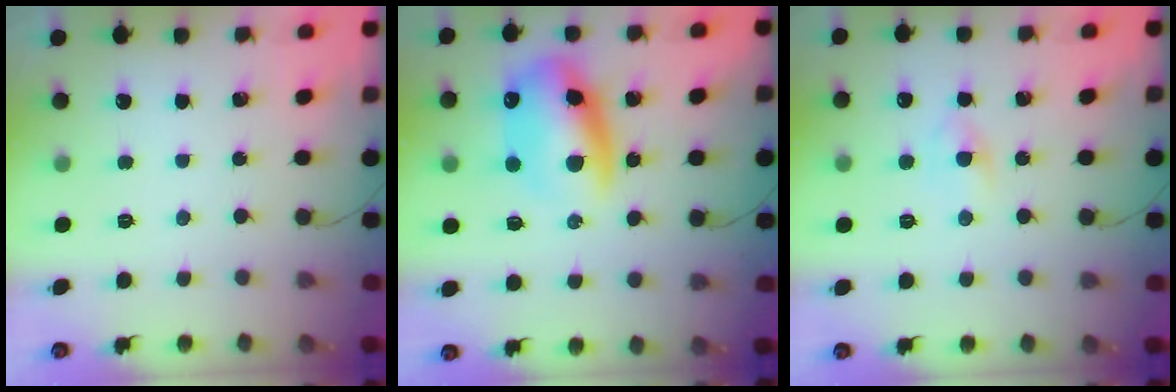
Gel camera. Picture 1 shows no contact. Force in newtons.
{"total": 14.1, "press": 13.7, "slide": 3.3}
{"total": 3.7, "press": 3.6, "slide": 1.0}